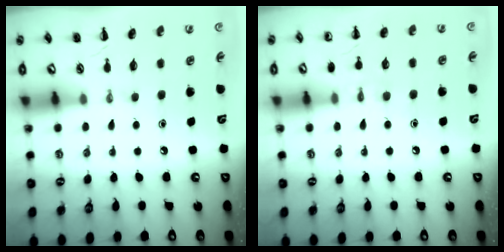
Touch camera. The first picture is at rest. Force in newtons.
{"total": 6.7, "press": 6.6, "slide": 1.6}